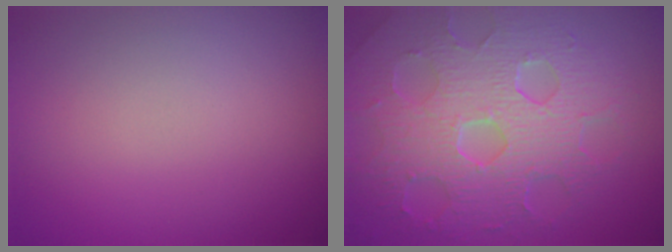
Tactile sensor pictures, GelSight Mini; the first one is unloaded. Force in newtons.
{"total": 8.9, "press": 6.0, "slide": 6.5}